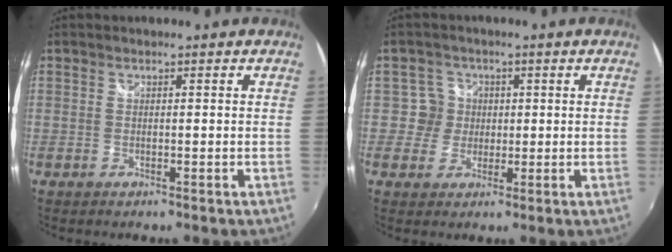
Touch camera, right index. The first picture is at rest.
{"total": 4.1, "force": [0.4, 4.1, 0.0], "torque": [0.012, 0.011, 0.001]}